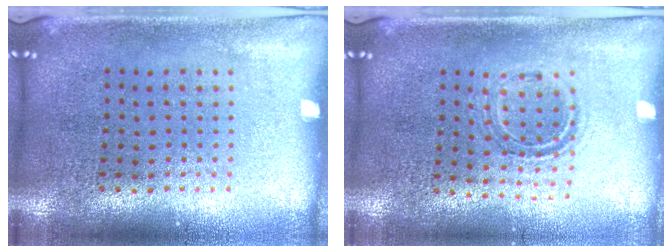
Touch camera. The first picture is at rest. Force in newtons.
{"total": 1.0, "press": 1.0, "slide": 0.3}